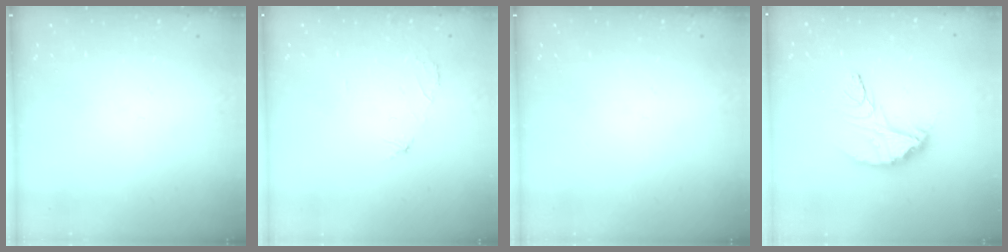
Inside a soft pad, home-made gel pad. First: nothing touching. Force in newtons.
{"total": 2.1, "press": 2.1, "slide": 0.1}
{"total": 0.0}
{"total": 12.0, "press": 11.9, "slide": 1.0}